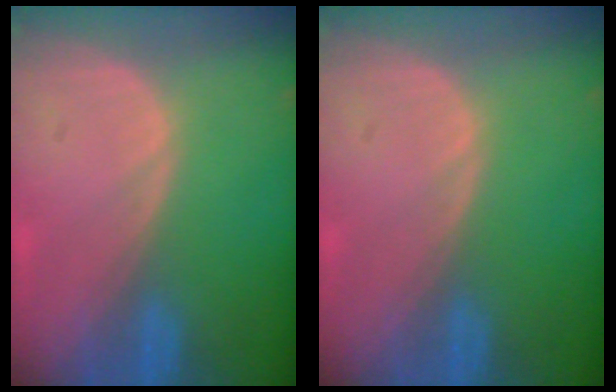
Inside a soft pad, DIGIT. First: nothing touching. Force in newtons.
{"total": 0.0}